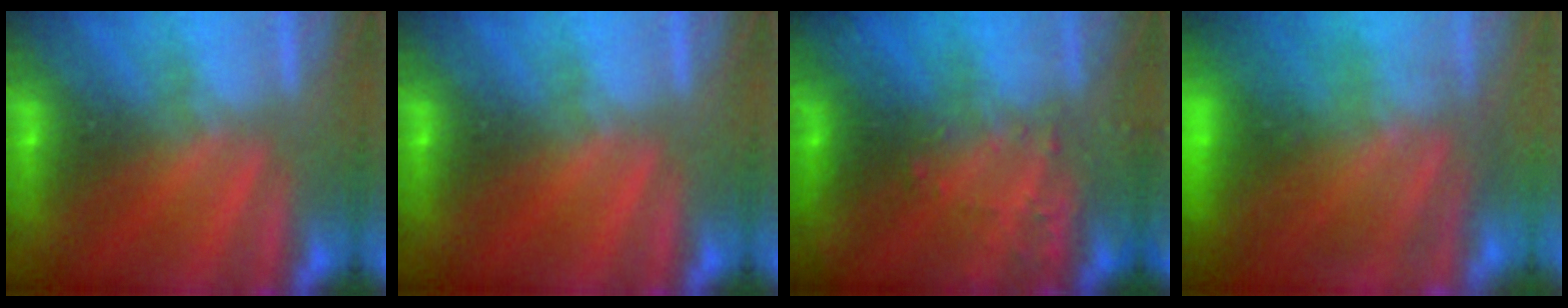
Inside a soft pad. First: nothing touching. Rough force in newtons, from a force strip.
{"total": 0.0}
{"total": 3.0}
{"total": 8.2}